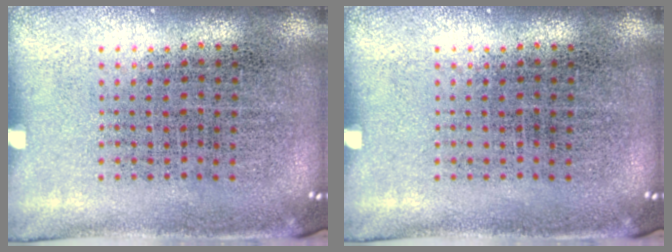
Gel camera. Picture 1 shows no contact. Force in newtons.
{"total": 0.0}